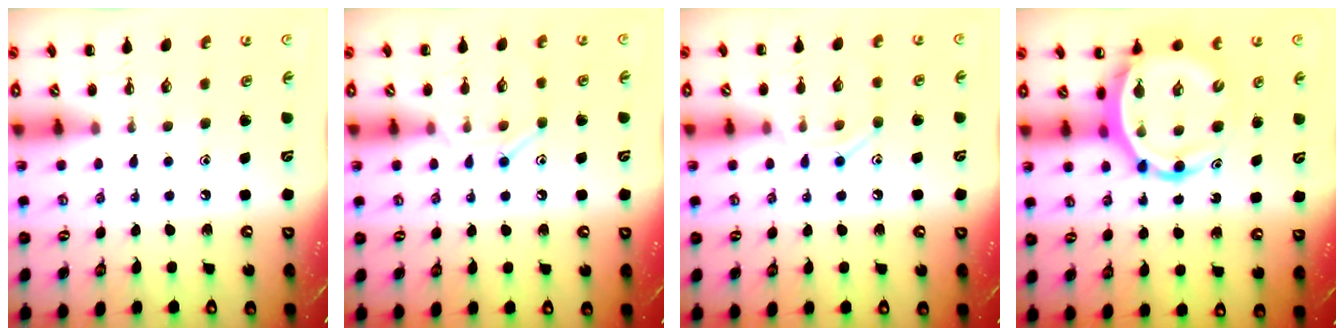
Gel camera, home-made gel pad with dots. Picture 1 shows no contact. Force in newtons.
{"total": 8.4, "press": 8.4, "slide": 0.6}
{"total": 8.4, "press": 8.3, "slide": 1.4}
{"total": 10.3, "press": 9.9, "slide": 2.8}